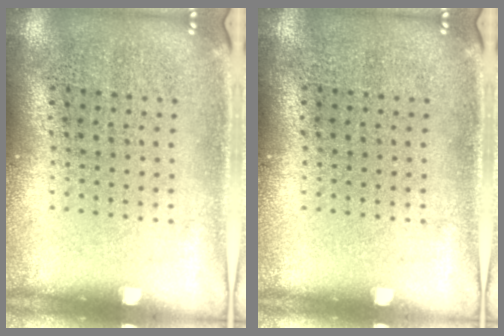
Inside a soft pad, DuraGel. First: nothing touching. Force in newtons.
{"total": 0.0}